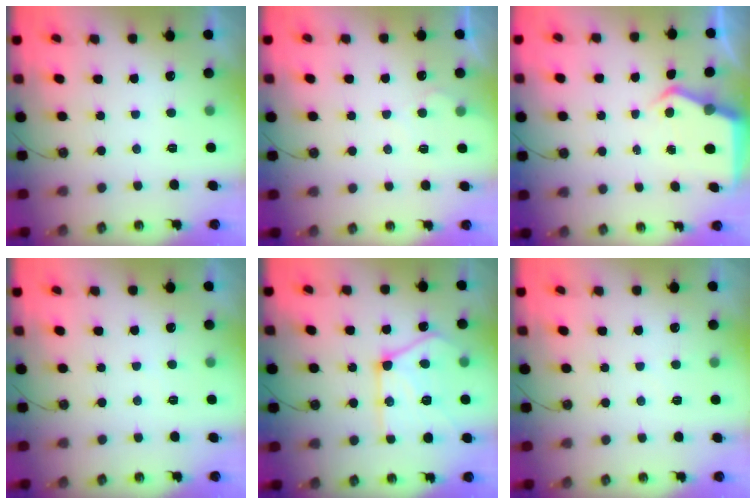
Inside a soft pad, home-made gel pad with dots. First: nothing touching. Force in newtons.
{"total": 3.6, "press": 3.6, "slide": 0.5}
{"total": 4.7, "press": 4.7, "slide": 0.5}
{"total": 2.4, "press": 2.4, "slide": 0.4}
{"total": 18.4, "press": 18.2, "slide": 2.3}
{"total": 4.0, "press": 4.0, "slide": 0.6}